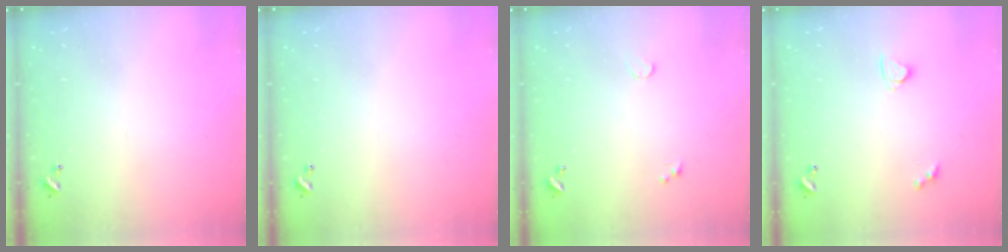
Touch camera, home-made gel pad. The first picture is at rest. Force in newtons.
{"total": 0.0}
{"total": 0.5, "press": 0.4, "slide": 0.3}
{"total": 2.8, "press": 2.8, "slide": 0.3}